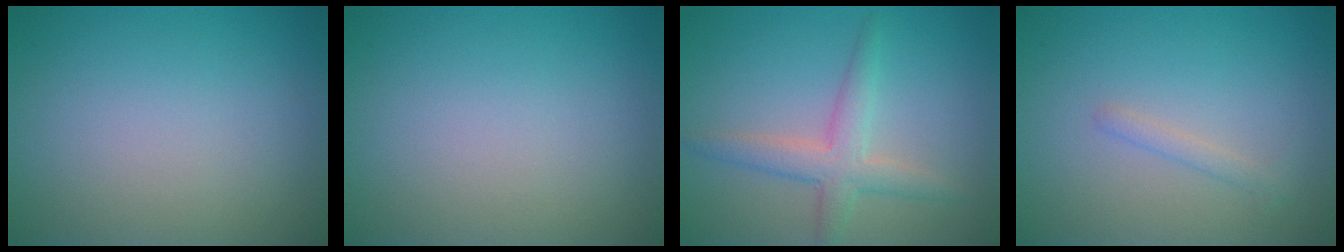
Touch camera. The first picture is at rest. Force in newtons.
{"total": 0.0}
{"total": 3.3, "press": 3.3, "slide": 0.1}
{"total": 1.1, "press": 1.1, "slide": 0.0}